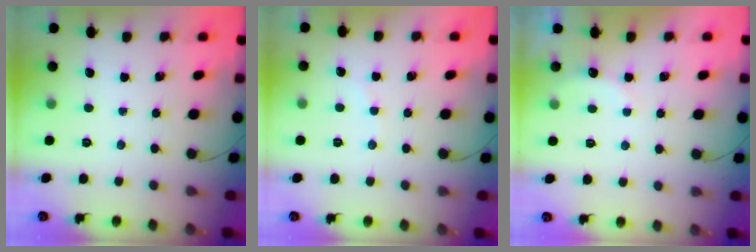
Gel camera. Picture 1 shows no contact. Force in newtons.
{"total": 2.8, "press": 2.7, "slide": 0.7}
{"total": 5.0, "press": 4.8, "slide": 1.1}